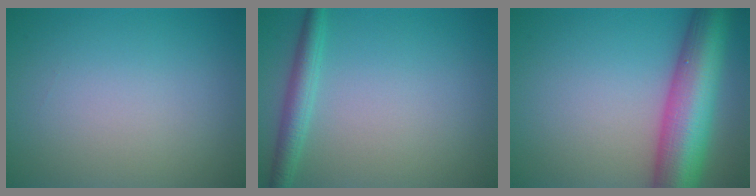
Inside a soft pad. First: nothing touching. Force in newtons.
{"total": 2.5, "press": 2.5, "slide": 0.1}
{"total": 10.8, "press": 10.8, "slide": 0.1}